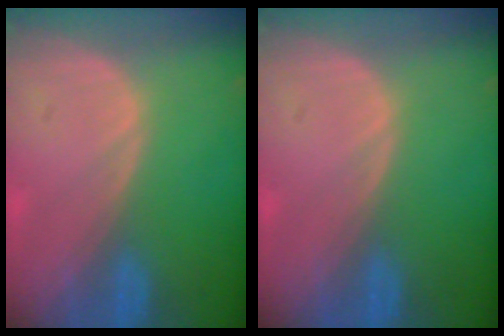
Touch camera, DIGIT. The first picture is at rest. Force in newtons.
{"total": 0.0}